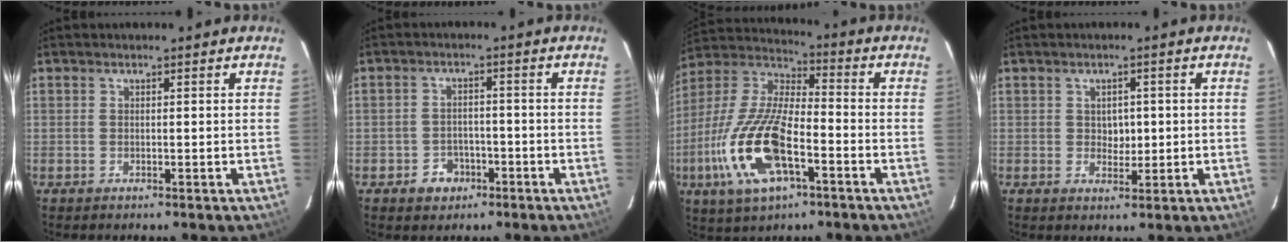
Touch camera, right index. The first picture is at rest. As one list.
[{"total": 4.7, "force": [-2.6, 3.8, 1.0], "torque": [-0.034, 0.015, -0.031]}, {"total": 19.2, "force": [-7.2, 7.6, 16.1], "torque": [-0.348, -0.019, -0.138]}, {"total": 3.1, "force": [0.1, 2.5, 1.7], "torque": [-0.023, 0.005, 0.003]}]